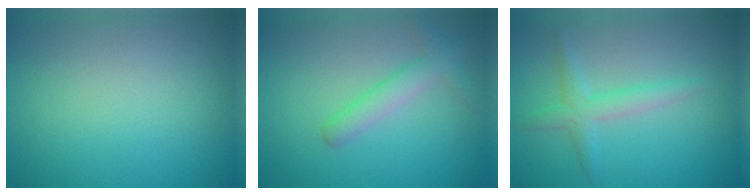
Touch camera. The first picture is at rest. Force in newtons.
{"total": 2.5, "press": 2.5, "slide": 0.2}
{"total": 2.3, "press": 2.3, "slide": 0.1}